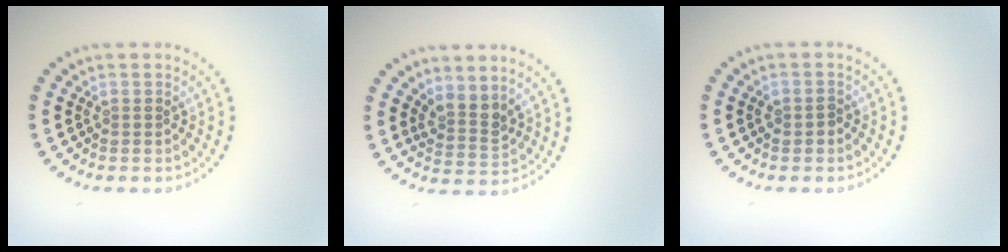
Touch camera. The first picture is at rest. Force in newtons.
{"total": 2.6, "press": 1.9, "slide": 1.7}
{"total": 1.2, "press": 1.2, "slide": 0.1}